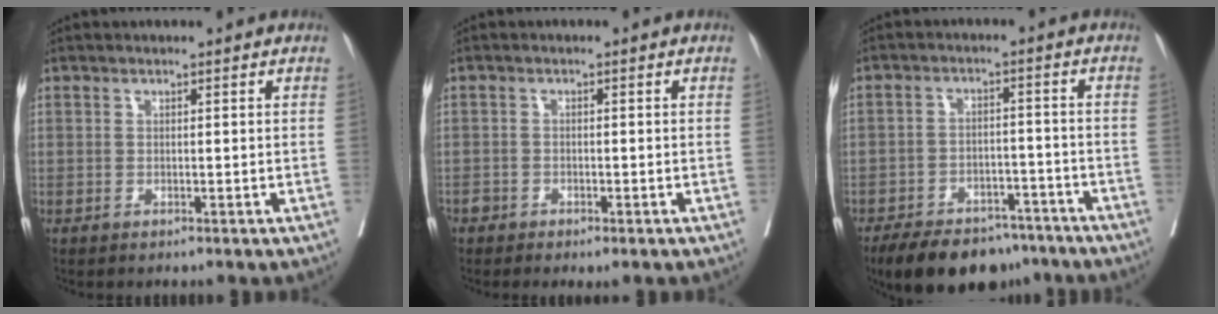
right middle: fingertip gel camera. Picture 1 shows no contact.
{"total": 1.6, "force": [-1.2, 0.8, 0.7], "torque": [-0.006, 0.000, -0.018]}
{"total": 14.3, "force": [-11.2, 6.6, 5.9], "torque": [-0.097, 0.001, -0.162]}